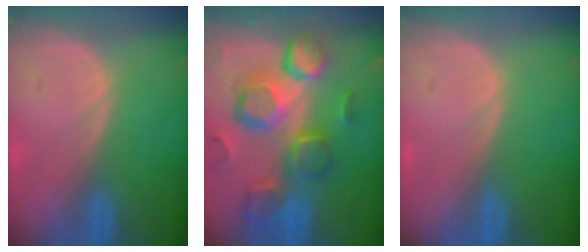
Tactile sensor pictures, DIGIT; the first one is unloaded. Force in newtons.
{"total": 12.5, "press": 10.9, "slide": 6.1}
{"total": 0.0}